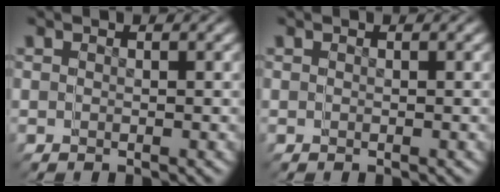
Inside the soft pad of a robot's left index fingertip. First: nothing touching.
{"total": 0.0}